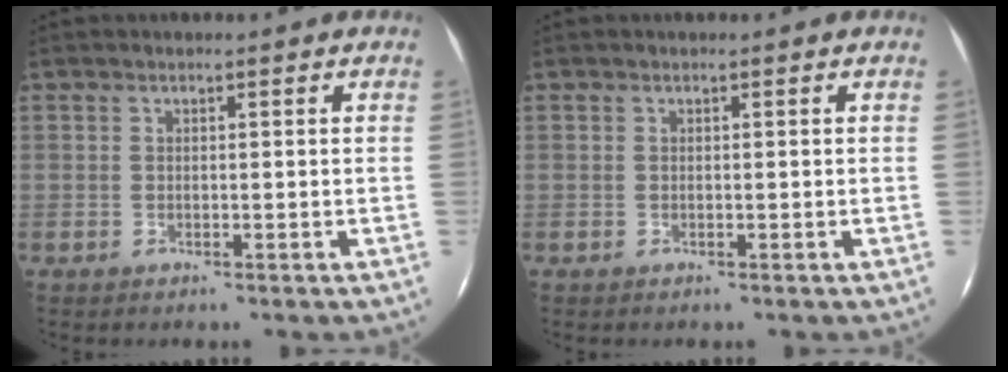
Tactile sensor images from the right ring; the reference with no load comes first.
{"total": 0.0}